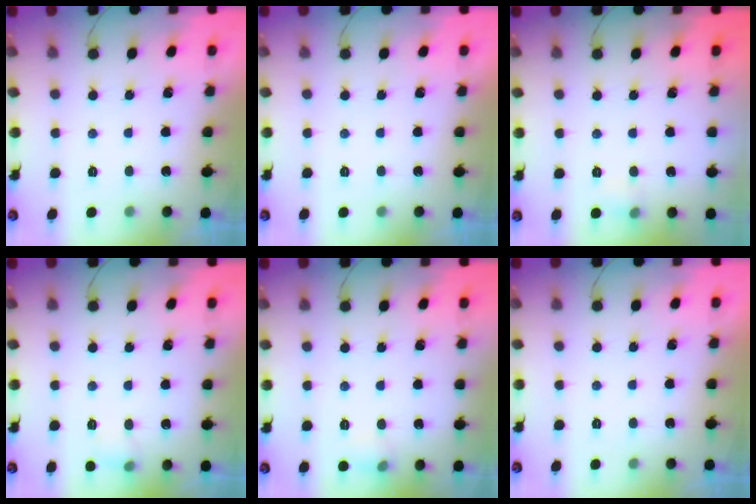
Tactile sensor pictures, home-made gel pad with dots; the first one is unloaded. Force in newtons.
{"total": 0.0}
{"total": 5.9, "press": 5.7, "slide": 1.6}
{"total": 4.7, "press": 4.5, "slide": 1.5}
{"total": 6.3, "press": 6.1, "slide": 1.7}
{"total": 0.0}